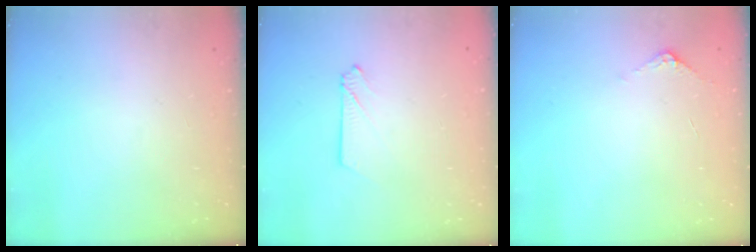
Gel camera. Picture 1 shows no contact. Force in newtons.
{"total": 2.7, "press": 2.7, "slide": 0.3}
{"total": 5.4, "press": 5.4, "slide": 0.6}